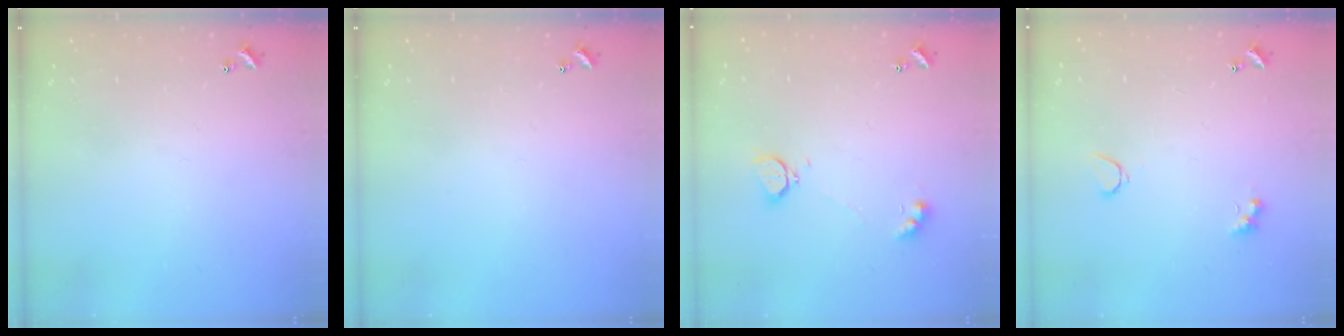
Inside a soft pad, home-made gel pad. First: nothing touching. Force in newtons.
{"total": 0.0}
{"total": 2.3, "press": 2.3, "slide": 0.5}
{"total": 3.5, "press": 3.3, "slide": 0.9}